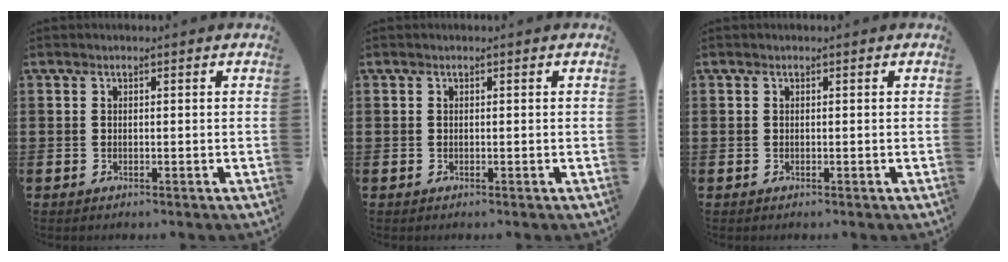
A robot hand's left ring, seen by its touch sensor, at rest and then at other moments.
{"total": 0.0}
{"total": 0.0}